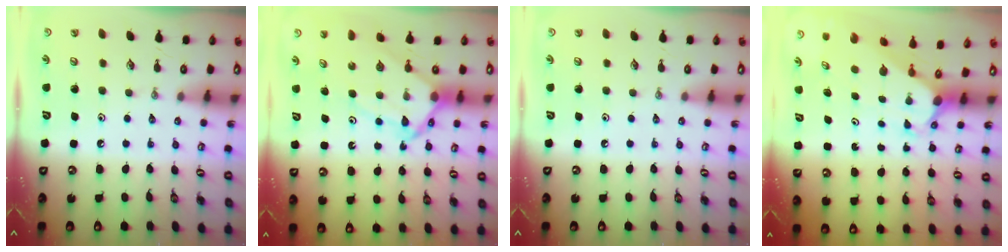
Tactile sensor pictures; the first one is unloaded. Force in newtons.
{"total": 8.5, "press": 8.5, "slide": 0.7}
{"total": 0.0}
{"total": 2.5, "press": 2.5, "slide": 0.1}